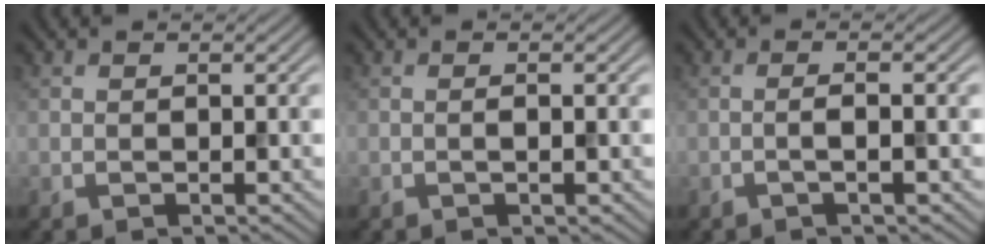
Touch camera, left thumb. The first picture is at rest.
{"total": 0.7, "force": [-0.2, 0.1, 0.7], "torque": [-0.012, 0.001, -0.005]}
{"total": 1.7, "force": [-0.5, 0.2, 1.6], "torque": [-0.025, 0.009, -0.018]}